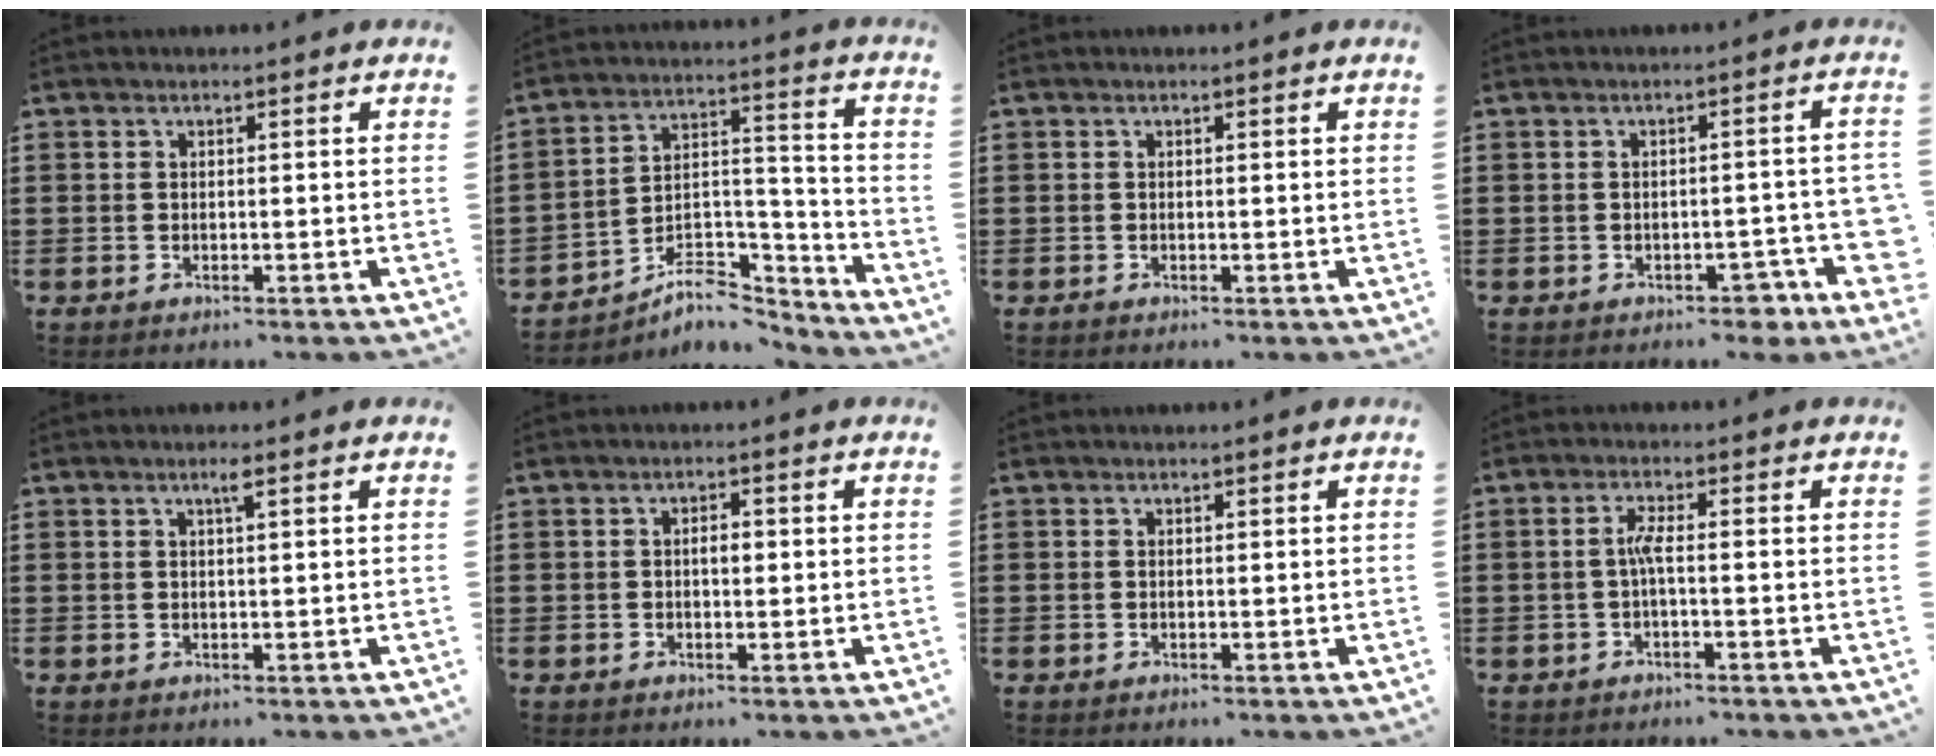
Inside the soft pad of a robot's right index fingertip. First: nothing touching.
{"total": 7.7, "force": [-6.3, 3.4, 2.8], "torque": [-0.039, 0.022, -0.116]}
{"total": 0.0}
{"total": 4.2, "force": [-2.3, 2.0, 2.9], "torque": [-0.050, 0.005, -0.043]}
{"total": 1.6, "force": [0.9, 0.0, 1.3], "torque": [-0.026, 0.001, 0.014]}
{"total": 1.9, "force": [0.0, 0.8, 1.7], "torque": [-0.033, 0.005, -0.001]}
{"total": 0.0}
{"total": 2.6, "force": [-0.4, 0.2, 2.6], "torque": [-0.059, -0.003, -0.012]}